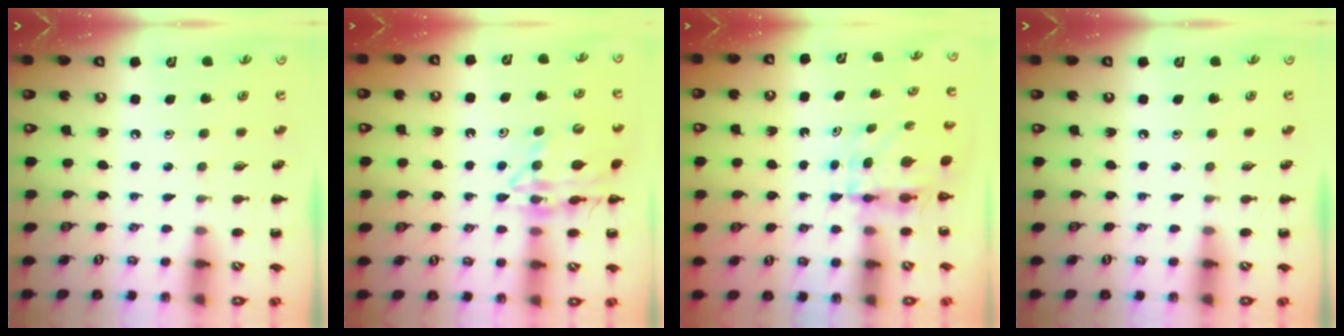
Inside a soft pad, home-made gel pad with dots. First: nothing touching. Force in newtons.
{"total": 15.4, "press": 15.2, "slide": 2.1}
{"total": 3.9, "press": 3.9, "slide": 0.3}
{"total": 0.0}